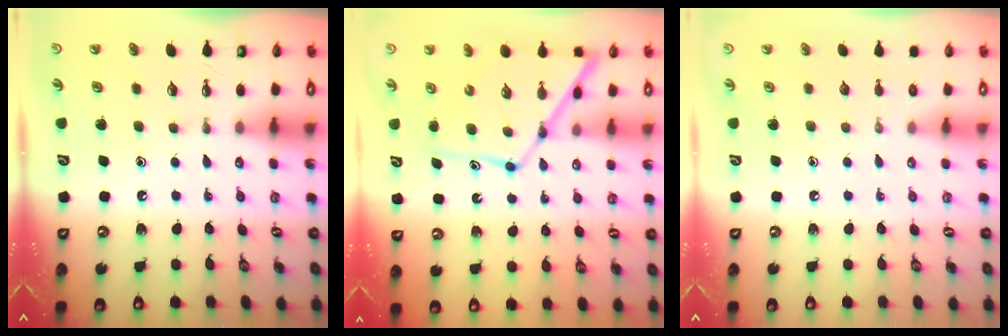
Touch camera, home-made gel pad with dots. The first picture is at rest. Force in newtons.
{"total": 12.3, "press": 12.2, "slide": 1.3}
{"total": 0.0}